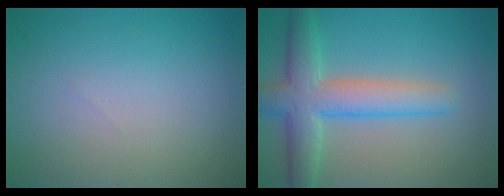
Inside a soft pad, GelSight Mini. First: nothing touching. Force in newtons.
{"total": 6.3, "press": 6.3, "slide": 0.2}